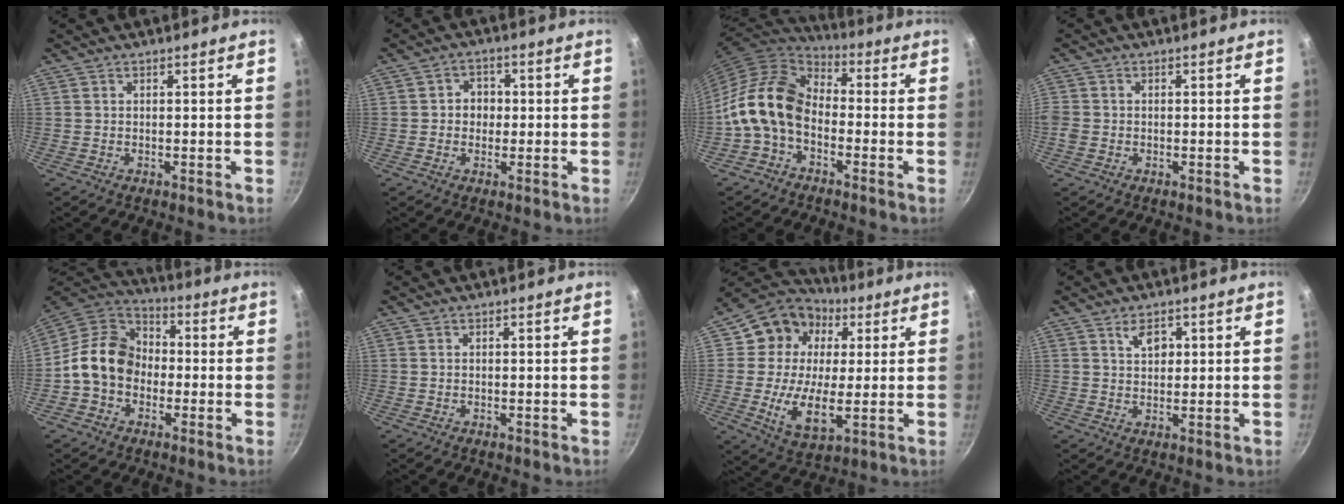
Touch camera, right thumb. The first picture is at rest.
{"total": 4.1, "force": [-0.1, 3.7, 1.8], "torque": [-0.001, 0.006, -0.006]}
{"total": 13.9, "force": [-3.1, 9.7, 9.4], "torque": [-0.154, 0.046, -0.083]}
{"total": 2.6, "force": [-0.7, 2.2, 1.2], "torque": [-0.023, 0.002, -0.016]}
{"total": 13.5, "force": [-1.8, 10.9, 7.8], "torque": [-0.095, 0.039, -0.051]}
{"total": 0.0}
{"total": 17.0, "force": [3.0, 13.0, 10.5], "torque": [-0.154, 0.006, 0.043]}
{"total": 3.8, "force": [1.6, 2.4, 2.5], "torque": [-0.027, -0.007, 0.028]}